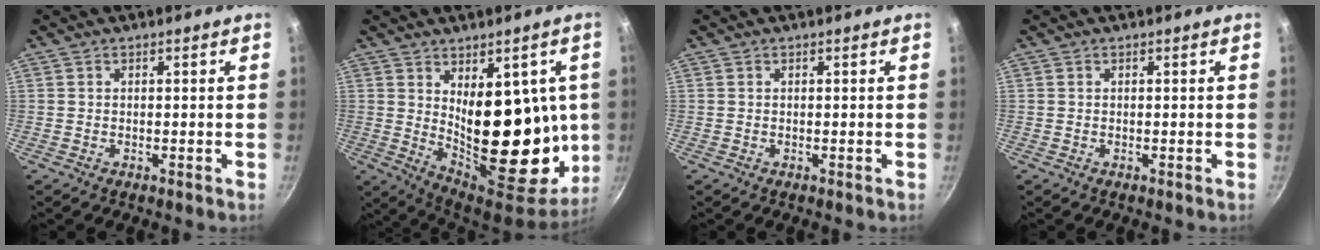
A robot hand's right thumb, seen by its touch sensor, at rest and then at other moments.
{"total": 22.5, "force": [2.0, 12.0, 19.0], "torque": [-0.200, -0.053, 0.051]}
{"total": 0.0}
{"total": 0.0}